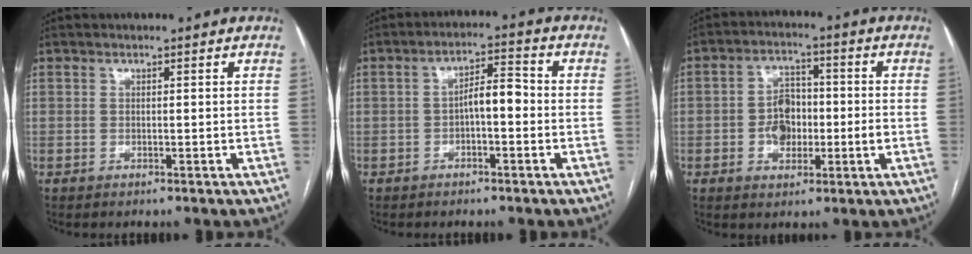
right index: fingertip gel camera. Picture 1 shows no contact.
{"total": 4.9, "force": [-0.8, 1.6, 4.5], "torque": [-0.075, 0.023, -0.013]}
{"total": 6.5, "force": [-1.0, 4.3, 4.8], "torque": [-0.089, 0.017, -0.013]}